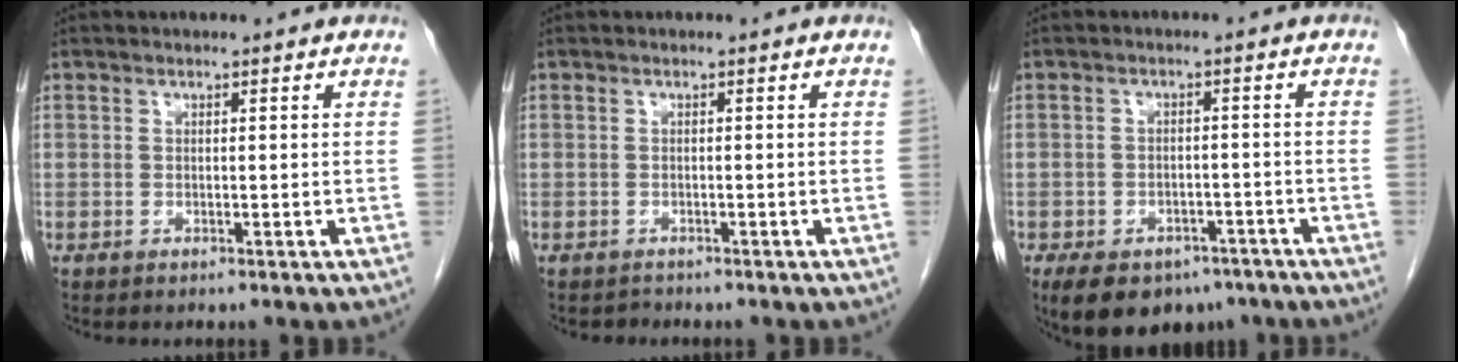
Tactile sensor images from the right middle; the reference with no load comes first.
{"total": 0.8, "force": [-0.7, 0.3, -0.3], "torque": [-0.001, -0.002, -0.013]}
{"total": 11.6, "force": [-7.7, 6.9, 5.4], "torque": [-0.096, 0.006, -0.109]}